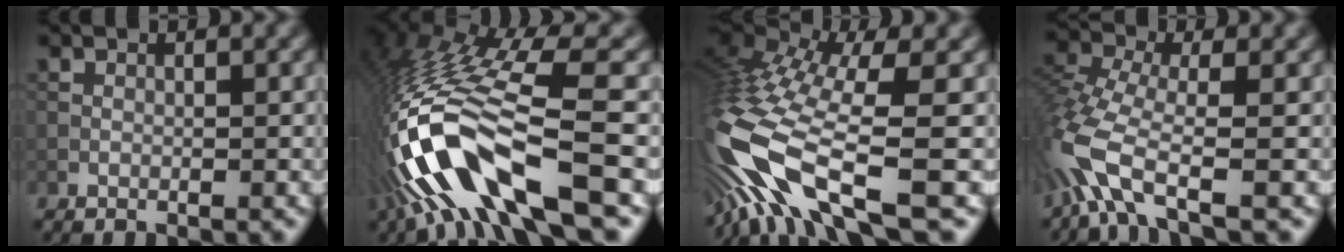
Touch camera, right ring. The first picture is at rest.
{"total": 13.8, "force": [-6.0, 4.2, 11.7], "torque": [-0.241, -0.005, -0.096]}
{"total": 13.6, "force": [-5.6, 3.8, 11.8], "torque": [-0.265, 0.001, -0.090]}
{"total": 6.7, "force": [-3.3, 2.5, 5.3], "torque": [-0.133, -0.005, -0.083]}